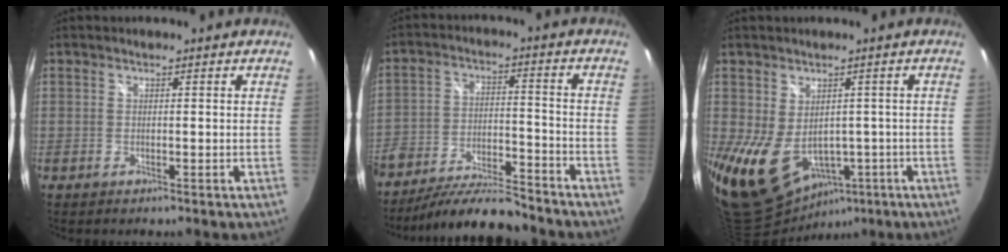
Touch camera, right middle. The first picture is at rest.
{"total": 14.3, "force": [-12.1, 3.7, 6.5], "torque": [-0.138, -0.019, -0.197]}
{"total": 14.2, "force": [-3.6, 10.5, 8.8], "torque": [-0.199, -0.031, -0.027]}